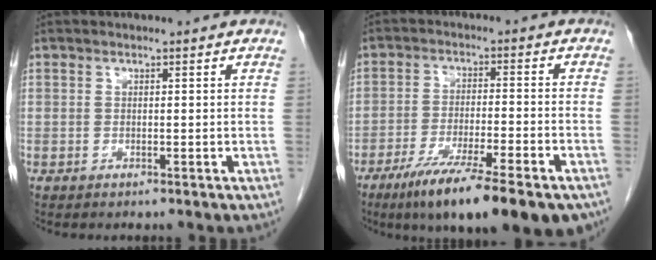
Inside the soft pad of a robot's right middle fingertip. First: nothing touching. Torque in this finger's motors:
{"motor_torque": [1.10, -1.04, 0.23, 0.12]}